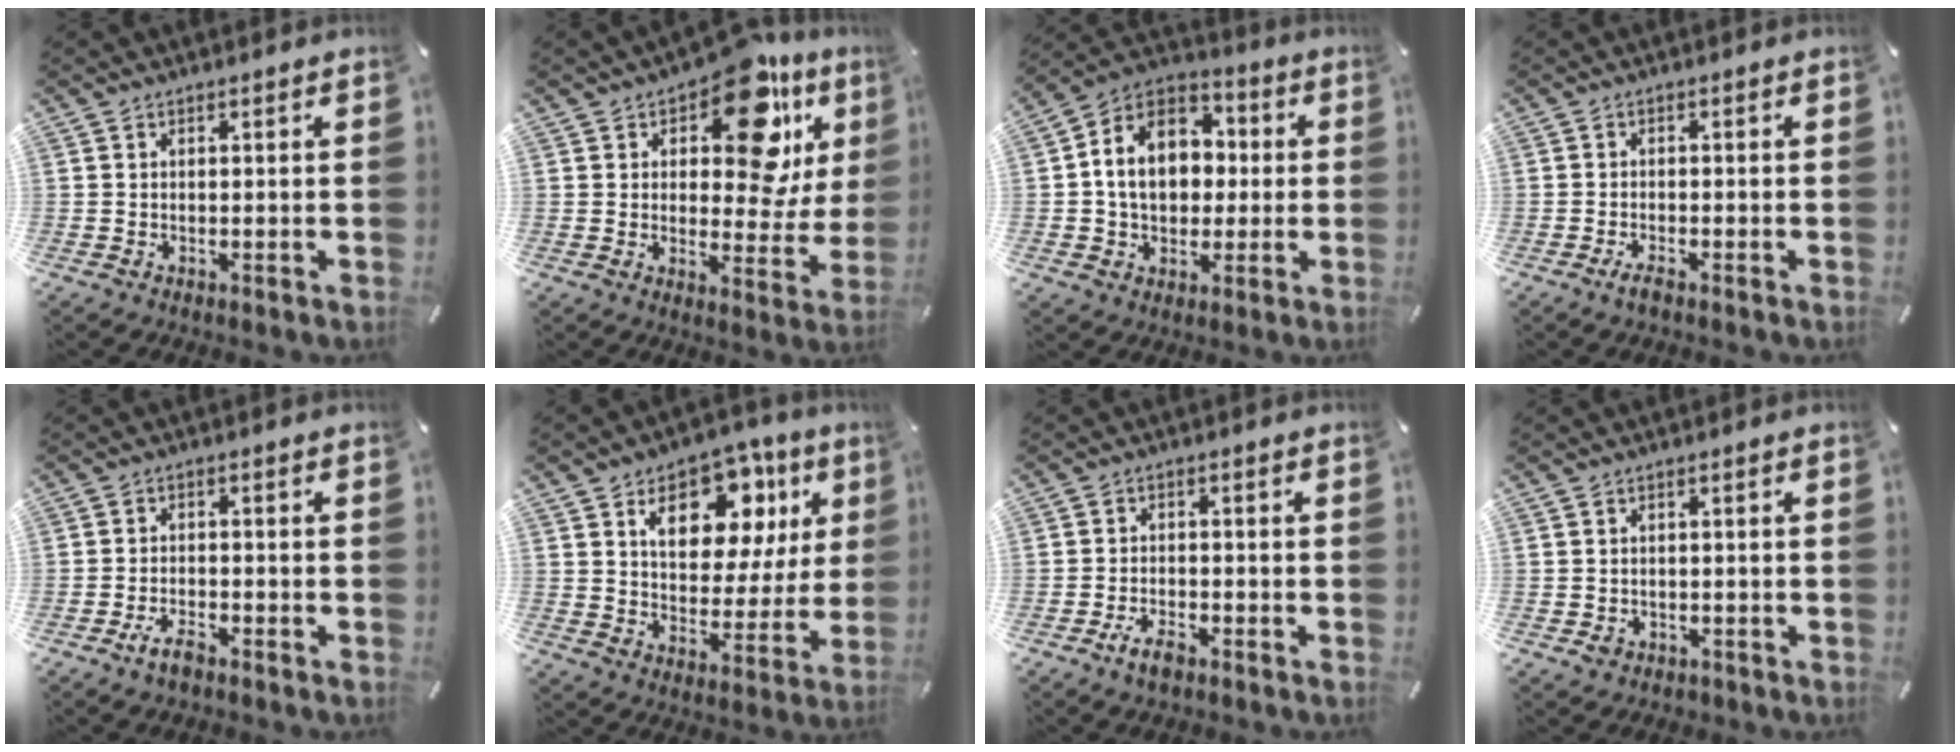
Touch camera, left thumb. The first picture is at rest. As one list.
[{"total": 17.9, "force": [9.5, 8.8, 12.4], "torque": [-0.166, -0.058, 0.154]}, {"total": 12.8, "force": [-0.5, 10.7, 7.0], "torque": [-0.147, 0.005, -0.014]}, {"total": 1.9, "force": [-1.4, 0.5, 1.1], "torque": [-0.020, 0.005, -0.027]}, {"total": 4.2, "force": [-3.0, 1.5, 2.4], "torque": [-0.057, 0.009, -0.061]}, {"total": 16.0, "force": [8.0, 10.2, 9.3], "torque": [-0.133, -0.038, 0.137]}, {"total": 4.1, "force": [-2.8, 1.7, 2.4], "torque": [-0.051, 0.011, -0.055]}, {"total": 2.0, "force": [-0.9, 1.7, 0.7], "torque": [-0.013, 0.004, -0.019]}]